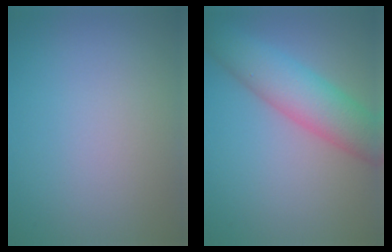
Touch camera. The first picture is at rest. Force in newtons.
{"total": 6.7, "press": 6.7, "slide": 0.3}